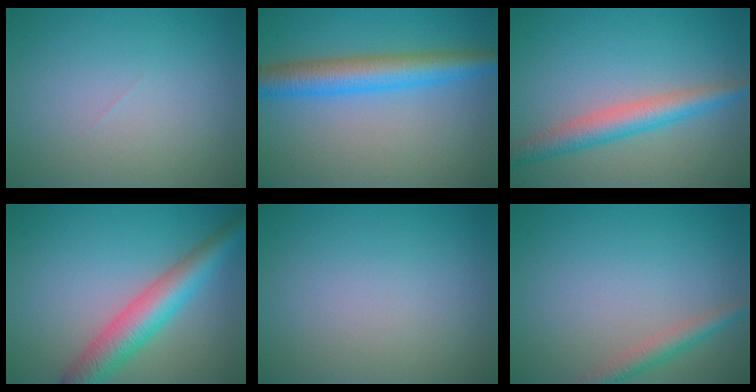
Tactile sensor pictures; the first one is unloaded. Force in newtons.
{"total": 5.8, "press": 5.8, "slide": 0.2}
{"total": 4.2, "press": 4.2, "slide": 0.0}
{"total": 5.8, "press": 5.8, "slide": 0.1}
{"total": 0.0}
{"total": 2.3, "press": 2.3, "slide": 0.1}